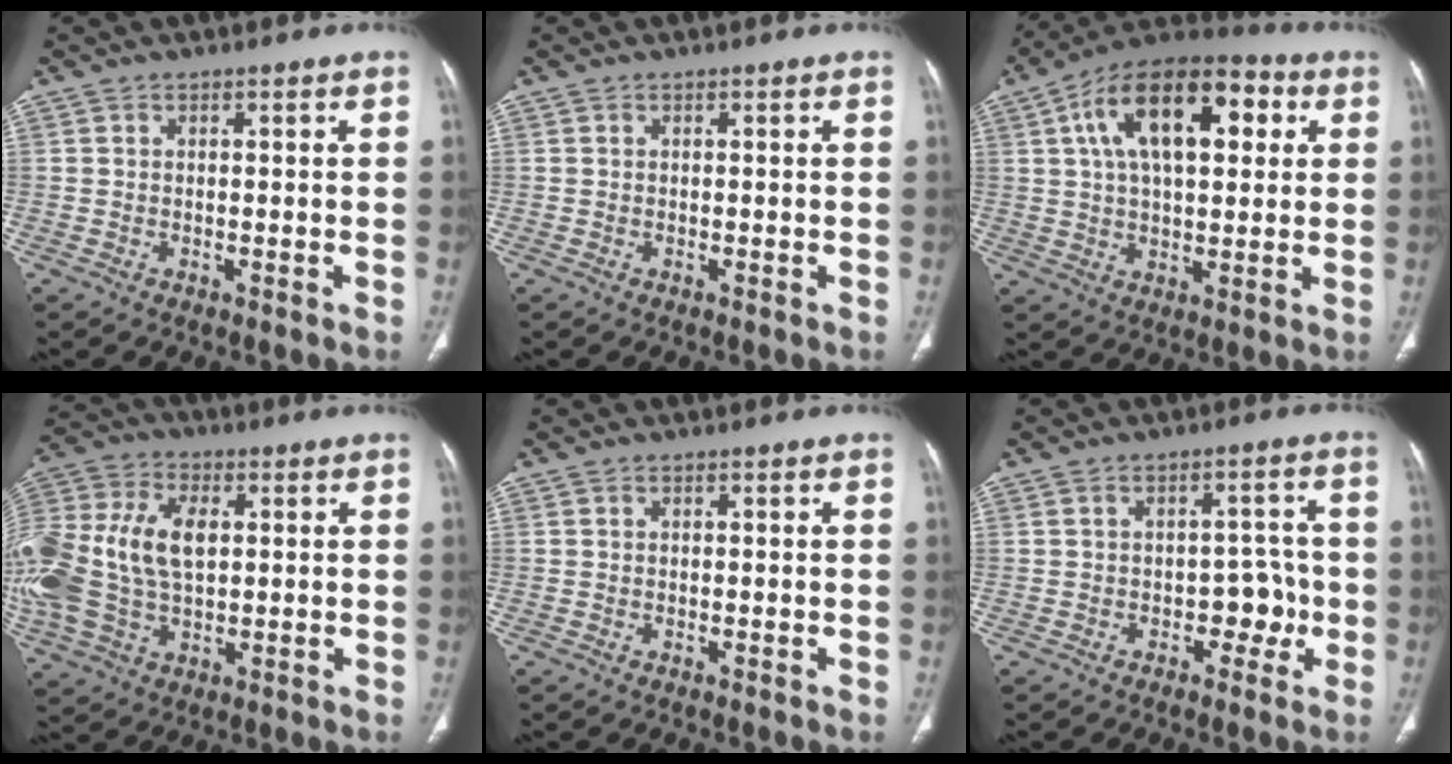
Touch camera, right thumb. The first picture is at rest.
{"total": 0.0}
{"total": 20.2, "force": [5.8, 10.3, 16.3], "torque": [-0.244, 0.018, 0.084]}
{"total": 21.9, "force": [1.6, 13.9, 16.9], "torque": [-0.407, 0.013, 0.035]}
{"total": 0.0}
{"total": 5.1, "force": [-1.5, 3.5, 3.4], "torque": [-0.017, 0.026, -0.021]}